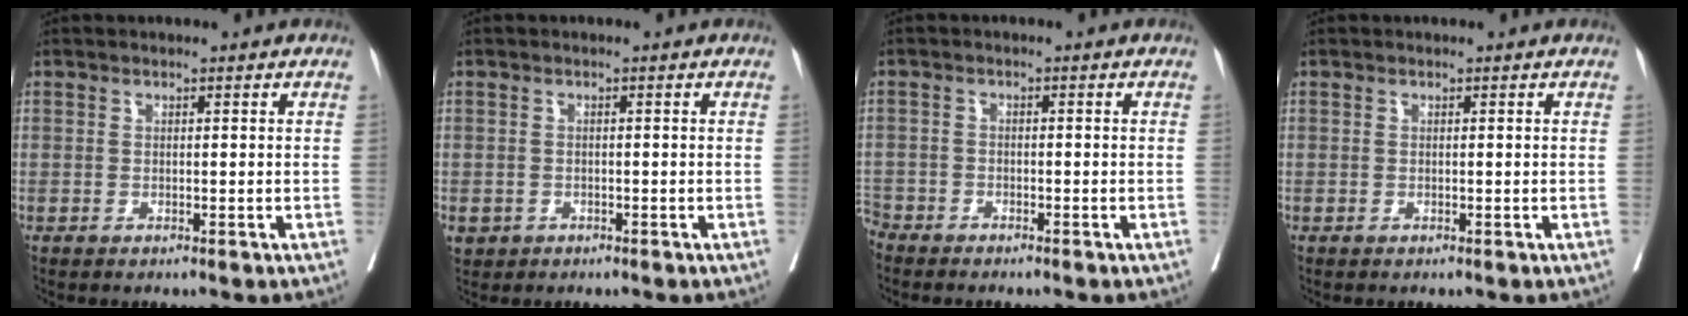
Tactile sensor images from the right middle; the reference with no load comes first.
{"total": 1.9, "force": [-0.9, 1.7, 0.3], "torque": [-0.002, 0.004, -0.011]}
{"total": 3.2, "force": [-3.1, 1.0, -0.1], "torque": [0.006, -0.004, -0.061]}
{"total": 0.0}